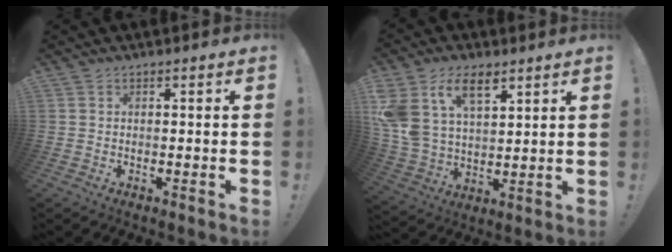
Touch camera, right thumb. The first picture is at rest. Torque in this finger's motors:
{"motor_torque": [1.45, 3.55, 0.88, -0.30, 0.17]}